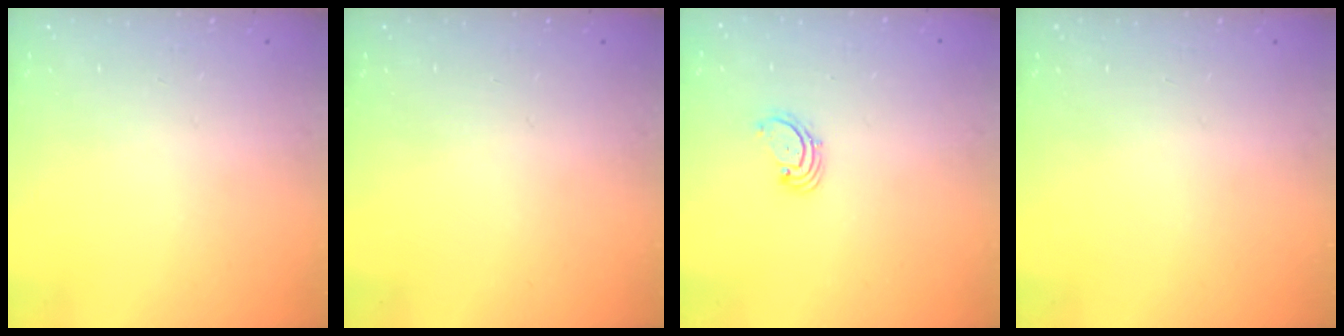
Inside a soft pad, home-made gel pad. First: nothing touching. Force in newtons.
{"total": 0.0}
{"total": 1.7, "press": 1.7, "slide": 0.2}
{"total": 0.0}